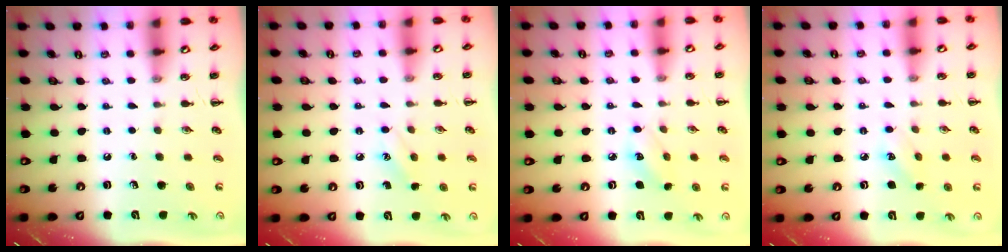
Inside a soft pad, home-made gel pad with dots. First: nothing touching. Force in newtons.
{"total": 8.4, "press": 8.1, "slide": 2.3}
{"total": 5.4, "press": 5.2, "slide": 1.4}
{"total": 4.9, "press": 4.7, "slide": 1.3}